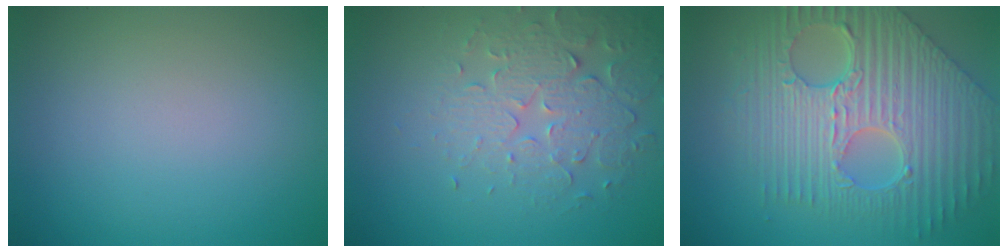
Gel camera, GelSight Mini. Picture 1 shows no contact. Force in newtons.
{"total": 3.9, "press": 3.6, "slide": 1.7}
{"total": 10.1, "press": 7.0, "slide": 7.3}